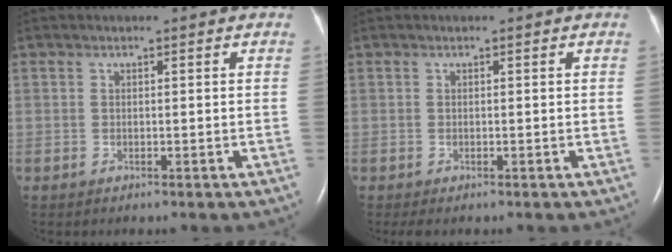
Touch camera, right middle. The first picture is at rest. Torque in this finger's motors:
{"motor_torque": [0.26, -0.19, 0.00, -0.01]}